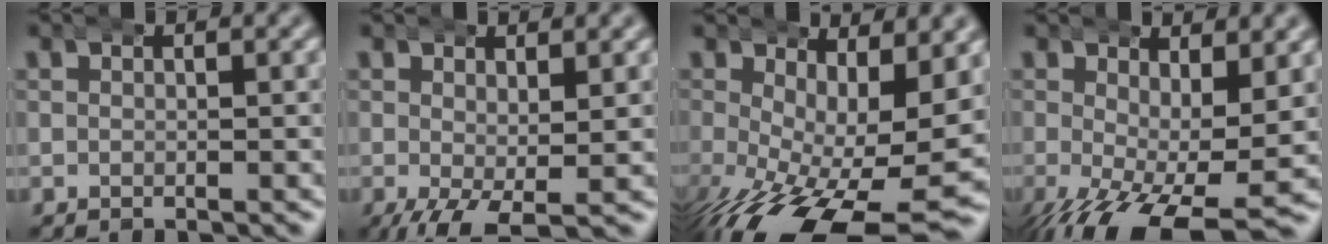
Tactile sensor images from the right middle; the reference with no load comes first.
{"total": 4.1, "force": [-2.1, 1.6, 3.1], "torque": [-0.067, -0.031, -0.016]}
{"total": 9.3, "force": [-3.6, 3.5, 7.8], "torque": [-0.139, -0.054, -0.027]}
{"total": 6.7, "force": [-3.3, 2.5, 5.3], "torque": [-0.106, -0.046, -0.028]}